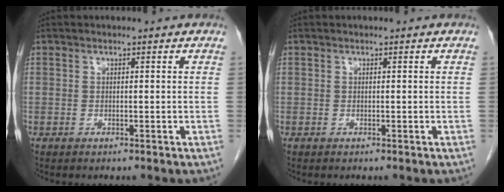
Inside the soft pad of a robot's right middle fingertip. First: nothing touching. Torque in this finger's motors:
{"motor_torque": [0.00, 0.00, 0.00, -0.01]}